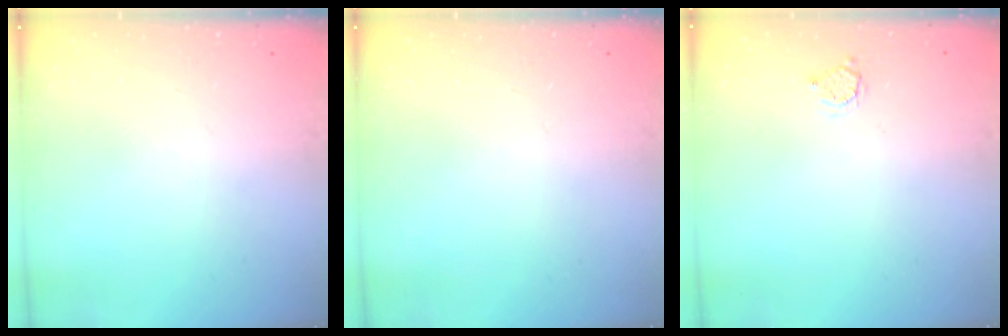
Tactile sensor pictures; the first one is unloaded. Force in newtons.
{"total": 0.0}
{"total": 2.6, "press": 2.6, "slide": 0.2}